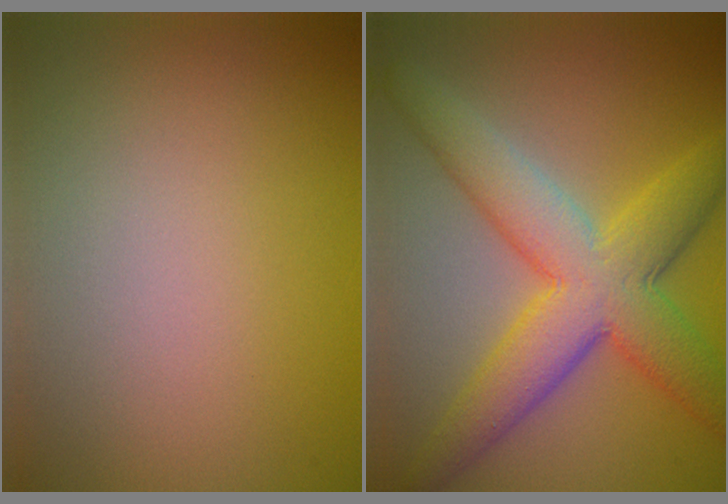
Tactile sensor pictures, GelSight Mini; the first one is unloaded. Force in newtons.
{"total": 8.8, "press": 8.8, "slide": 0.1}